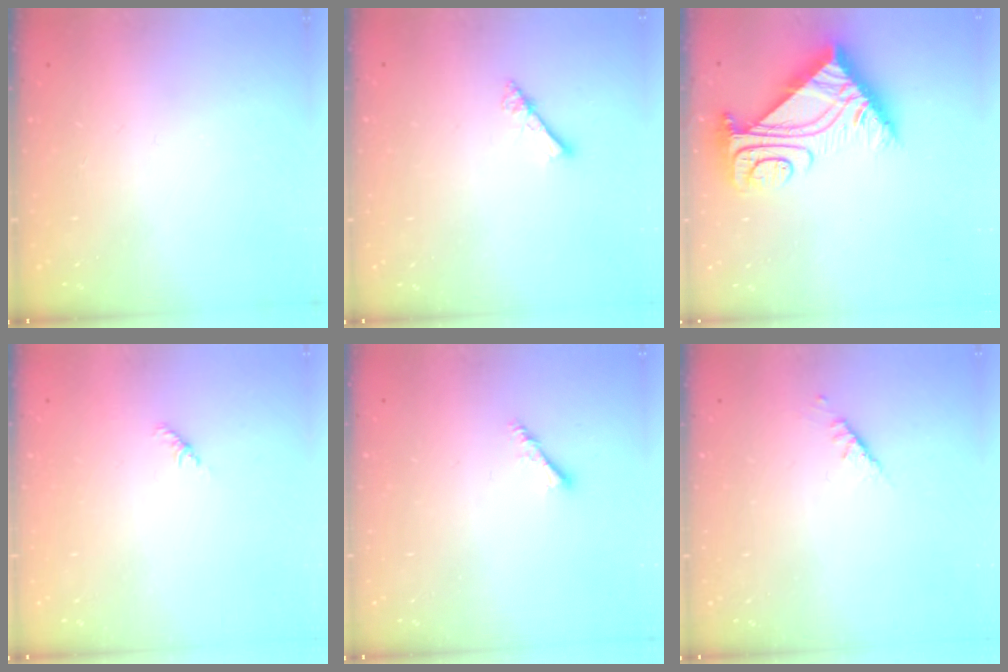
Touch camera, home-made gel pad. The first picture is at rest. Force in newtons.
{"total": 1.8, "press": 1.8, "slide": 0.1}
{"total": 11.1, "press": 11.0, "slide": 1.0}
{"total": 1.8, "press": 1.7, "slide": 0.6}
{"total": 3.0, "press": 2.9, "slide": 0.6}
{"total": 2.5, "press": 2.4, "slide": 0.7}